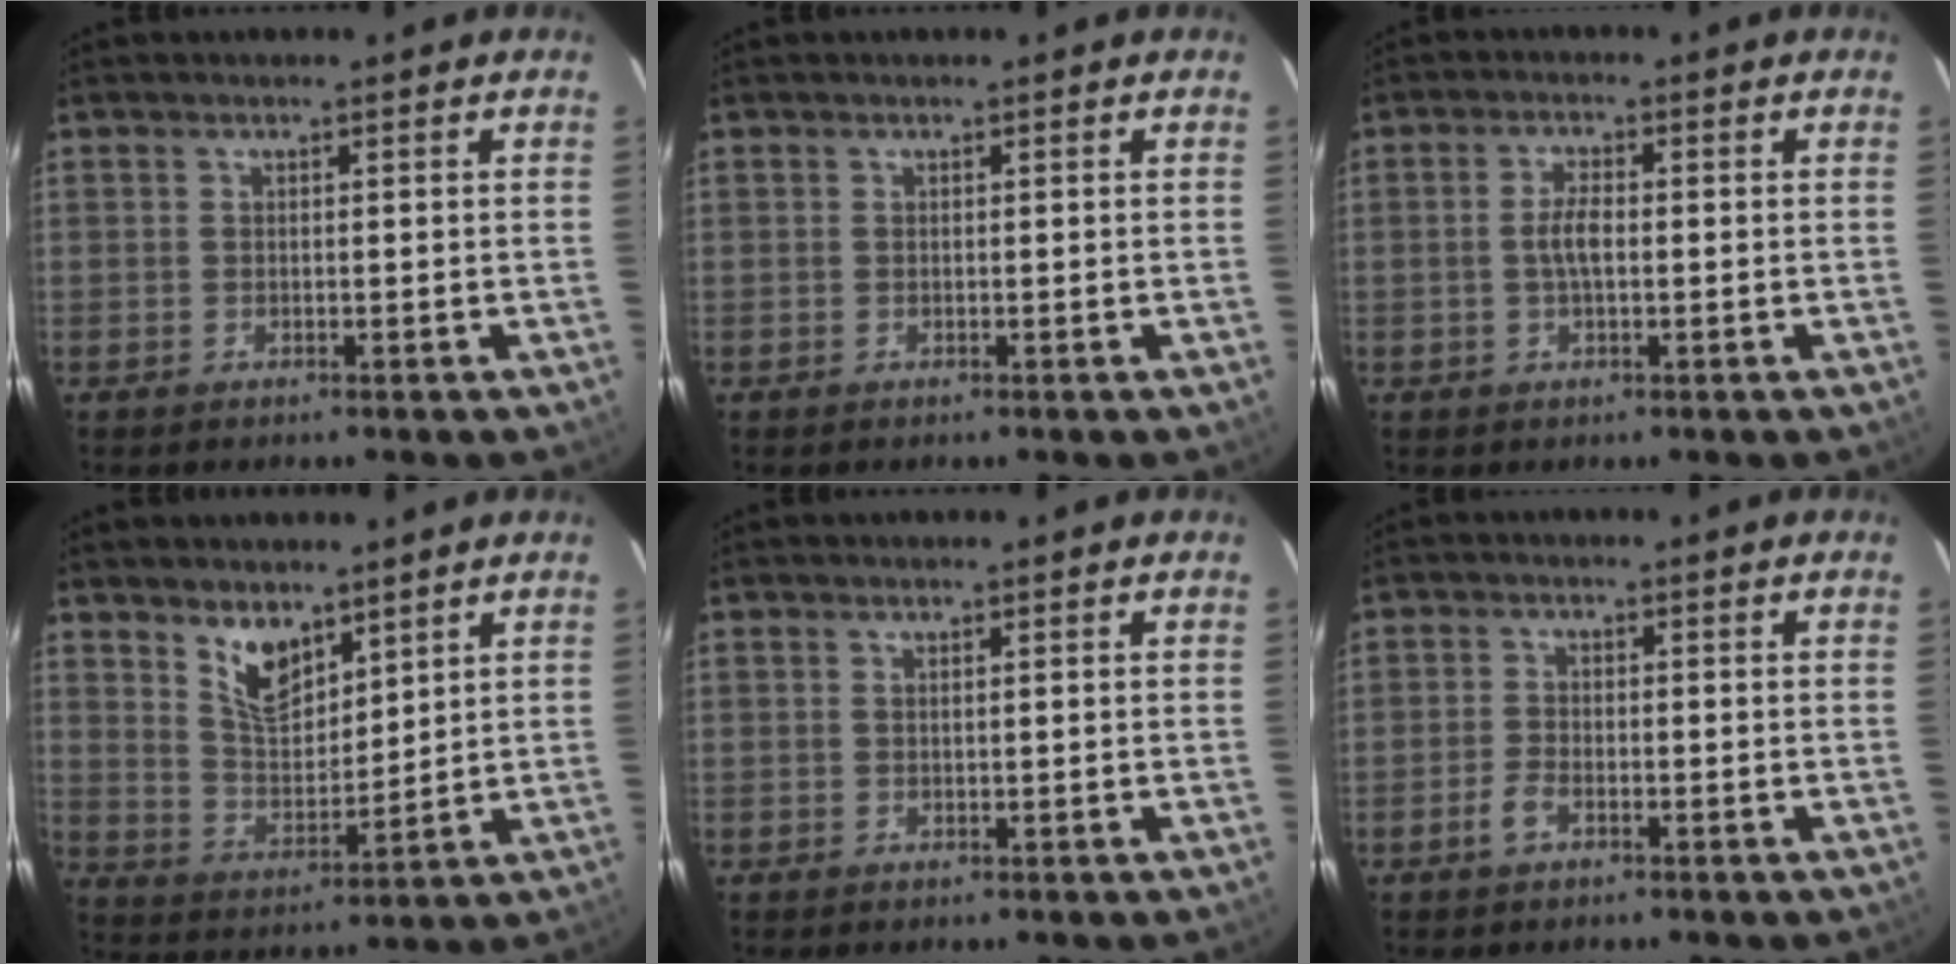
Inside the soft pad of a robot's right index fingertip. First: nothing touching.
{"total": 0.0}
{"total": 3.5, "force": [-0.4, 1.3, 3.3], "torque": [-0.066, 0.005, -0.006]}
{"total": 7.8, "force": [5.3, 3.6, 4.4], "torque": [-0.073, 0.001, 0.109]}
{"total": 0.0}
{"total": 2.8, "force": [-1.7, 1.4, 1.8], "torque": [-0.048, 0.003, -0.035]}